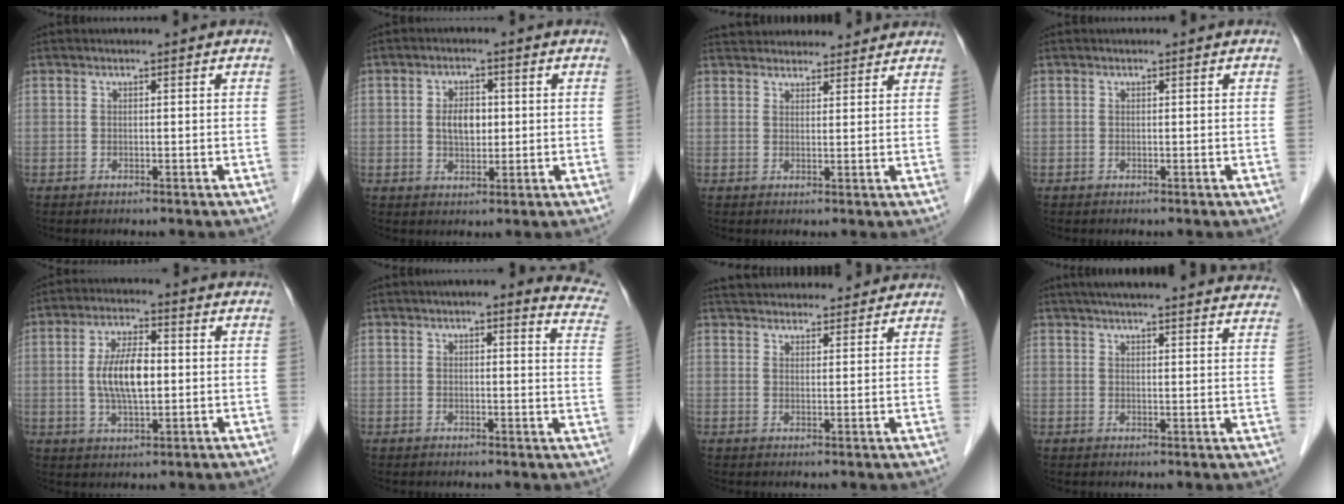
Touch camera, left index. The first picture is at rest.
{"total": 4.1, "force": [0.0, 2.4, 3.3], "torque": [-0.063, -0.001, 0.004]}
{"total": 12.0, "force": [11.1, 3.4, 2.7], "torque": [-0.024, 0.034, 0.152]}
{"total": 0.0}
{"total": 8.0, "force": [-0.2, 2.7, 7.5], "torque": [-0.154, -0.003, -0.003]}
{"total": 11.1, "force": [9.7, 1.8, 4.9], "torque": [-0.027, -0.024, 0.075]}
{"total": 14.6, "force": [13.5, 3.5, 4.1], "torque": [-0.060, 0.040, 0.195]}
{"total": 27.0, "force": [24.7, 2.4, 10.7], "torque": [-0.163, -0.017, 0.293]}